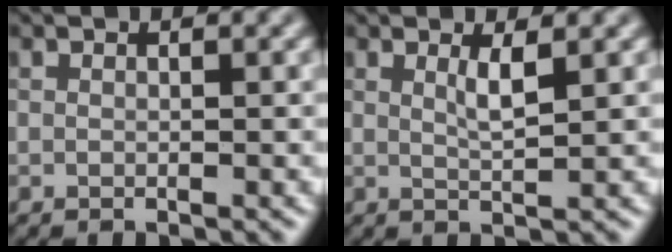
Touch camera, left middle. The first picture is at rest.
{"total": 1.7, "force": [0.7, 0.2, 1.5], "torque": [-0.029, -0.003, 0.010]}